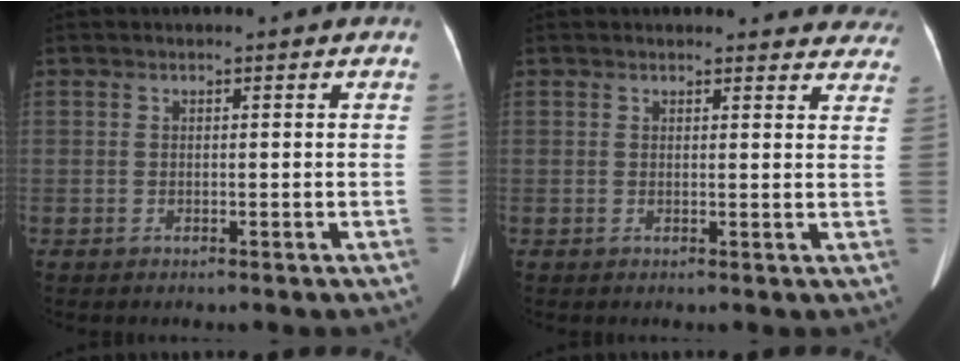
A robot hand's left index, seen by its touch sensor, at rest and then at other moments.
{"total": 12.0, "force": [11.4, 3.2, 1.7], "torque": [0.026, -0.018, 0.093]}